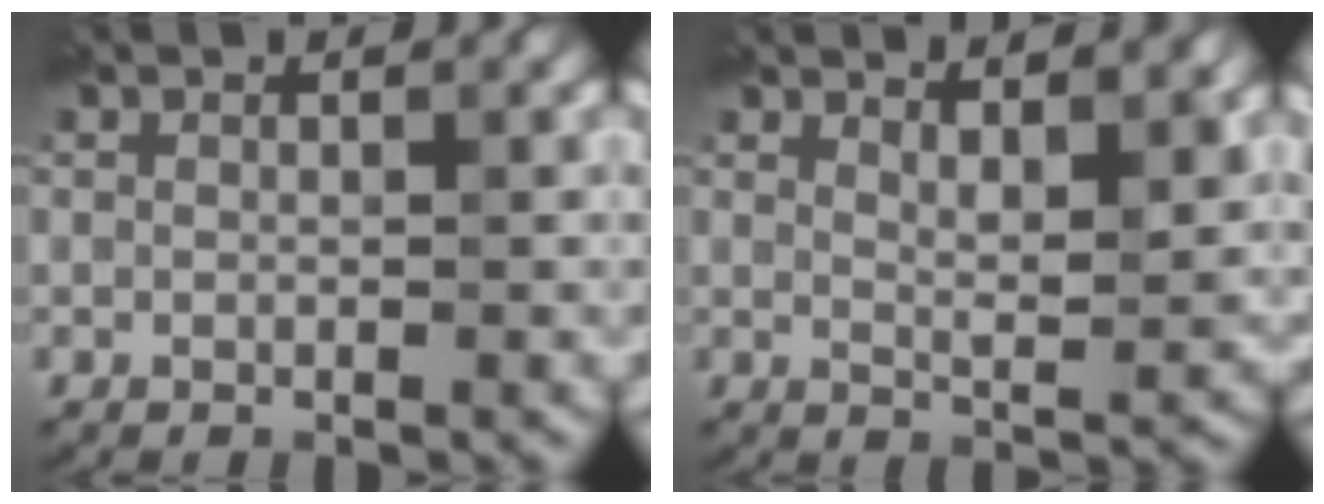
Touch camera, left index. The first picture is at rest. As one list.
[{"total": 3.4, "force": [2.6, 0.5, 2.1], "torque": [-0.038, -0.002, 0.046]}]